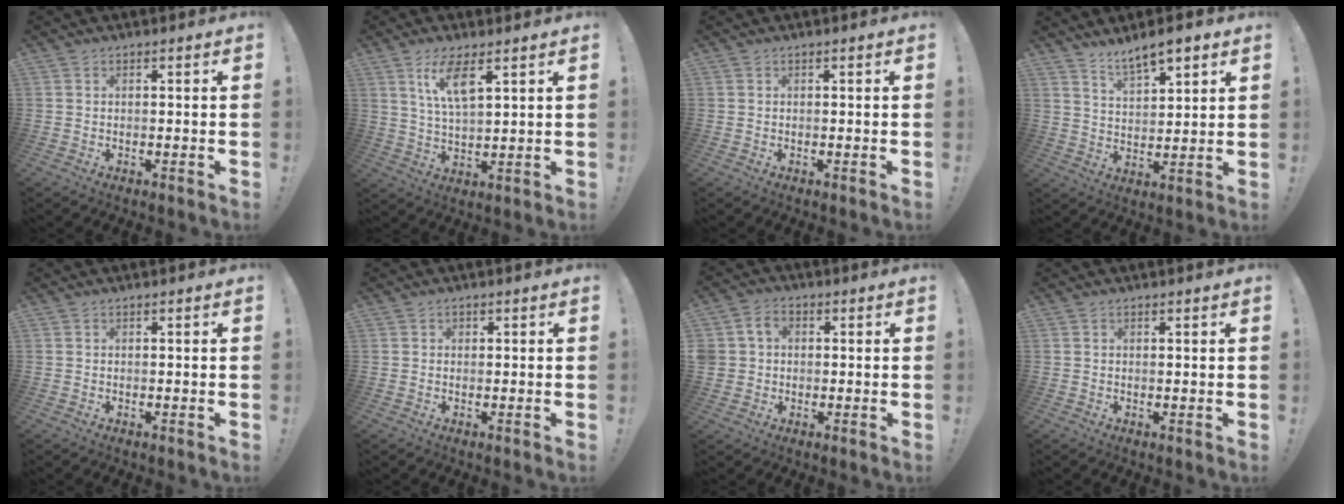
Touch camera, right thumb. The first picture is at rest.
{"total": 9.1, "force": [5.1, 2.7, 7.1], "torque": [-0.131, -0.015, 0.089]}
{"total": 0.0}
{"total": 8.4, "force": [6.6, 2.8, 4.5], "torque": [-0.069, -0.035, 0.119]}
{"total": 0.0}
{"total": 0.7, "force": [0.2, 0.7, 0.0], "torque": [0.008, -0.001, 0.003]}
{"total": 5.2, "force": [0.7, 4.6, 2.2], "torque": [-0.036, 0.012, 0.018]}
{"total": 0.7, "force": [0.5, -0.1, 0.5], "torque": [0.003, -0.005, 0.006]}